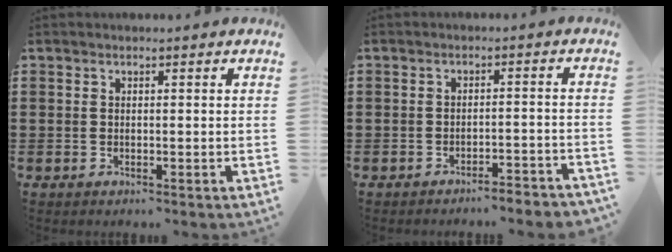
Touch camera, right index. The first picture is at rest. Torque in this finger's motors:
{"motor_torque": [1.08, 1.06, 0.08, 0.00]}